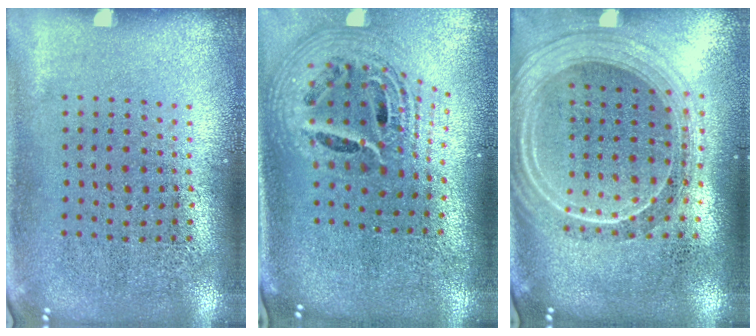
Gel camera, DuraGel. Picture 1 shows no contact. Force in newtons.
{"total": 2.3, "press": 1.7, "slide": 1.7}
{"total": 2.4, "press": 2.0, "slide": 1.2}